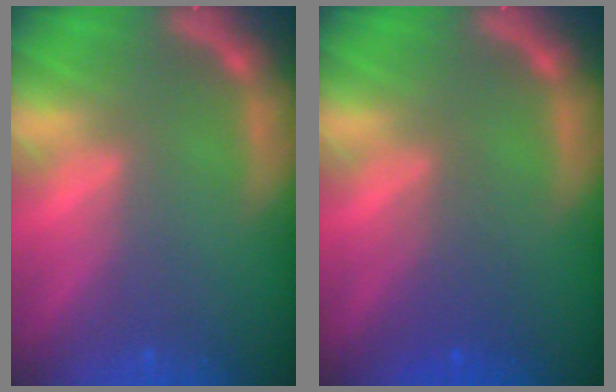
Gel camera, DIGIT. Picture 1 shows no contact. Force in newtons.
{"total": 2.5}